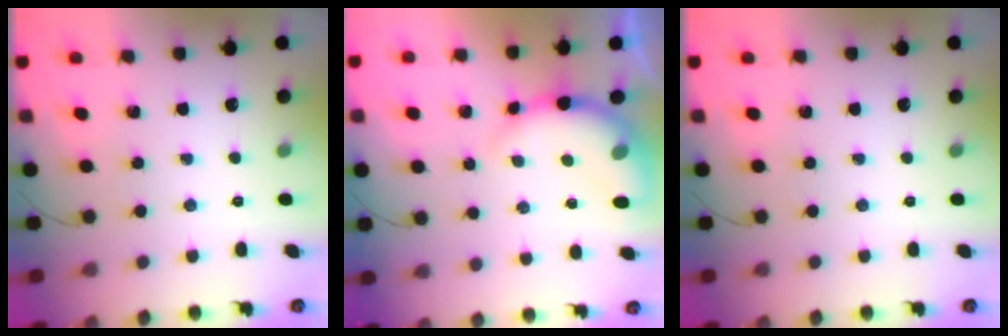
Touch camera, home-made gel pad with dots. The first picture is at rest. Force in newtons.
{"total": 10.0, "press": 9.9, "slide": 1.0}
{"total": 0.0}